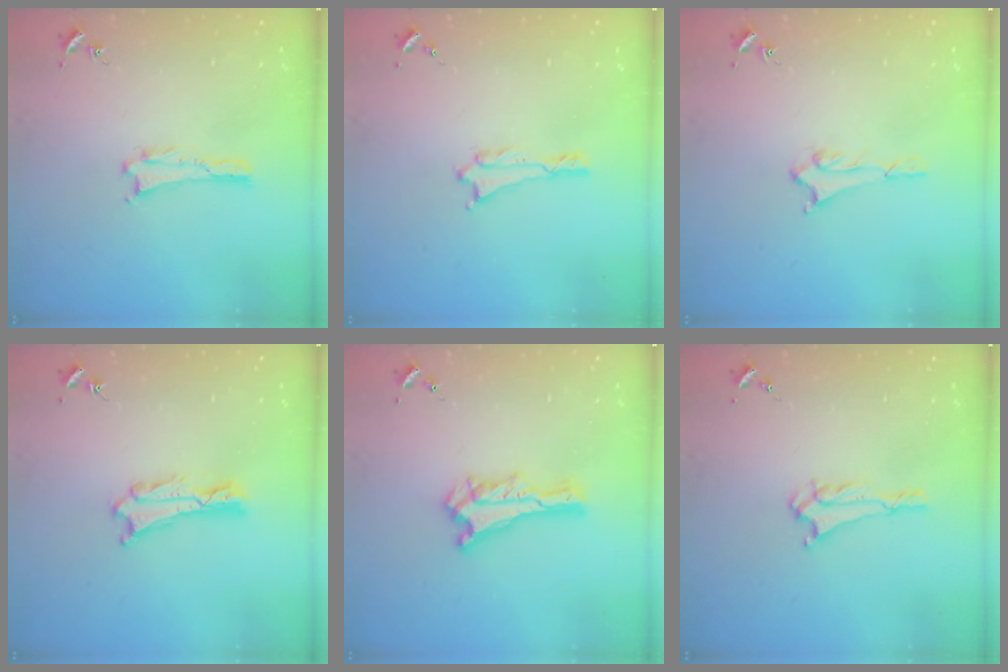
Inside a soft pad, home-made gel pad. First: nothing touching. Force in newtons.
{"total": 0.0}
{"total": 1.6, "press": 1.6, "slide": 0.2}
{"total": 1.1, "press": 1.1, "slide": 0.2}
{"total": 0.6, "press": 0.5, "slide": 0.2}
{"total": 1.9, "press": 1.9, "slide": 0.4}